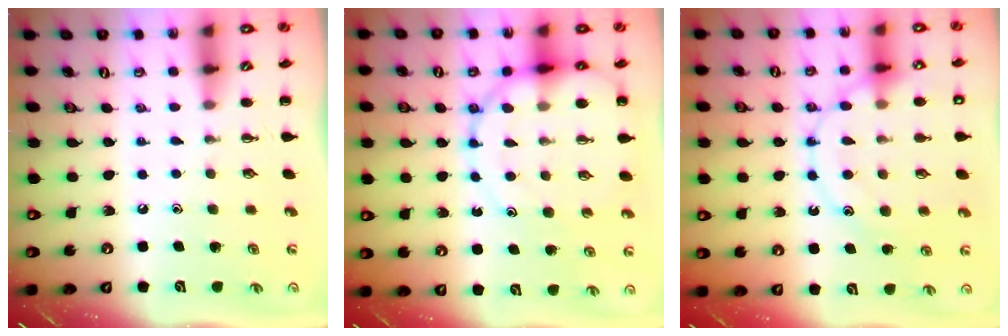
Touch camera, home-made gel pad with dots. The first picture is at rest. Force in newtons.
{"total": 13.6, "press": 13.3, "slide": 2.6}
{"total": 17.1, "press": 17.1, "slide": 1.1}